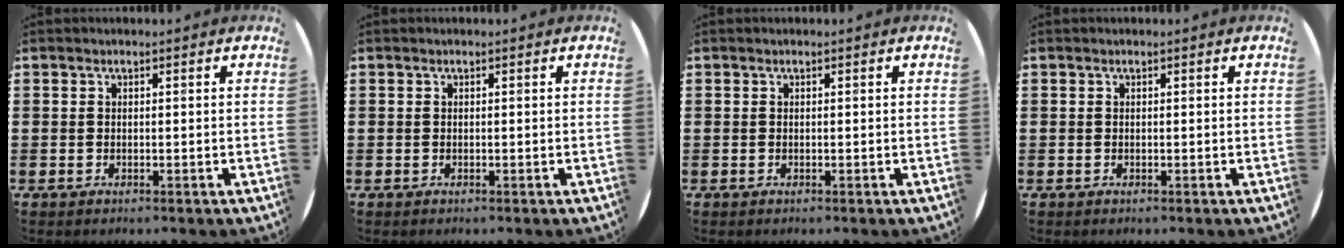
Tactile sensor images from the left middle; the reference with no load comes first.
{"total": 0.0}
{"total": 0.0}
{"total": 0.0}